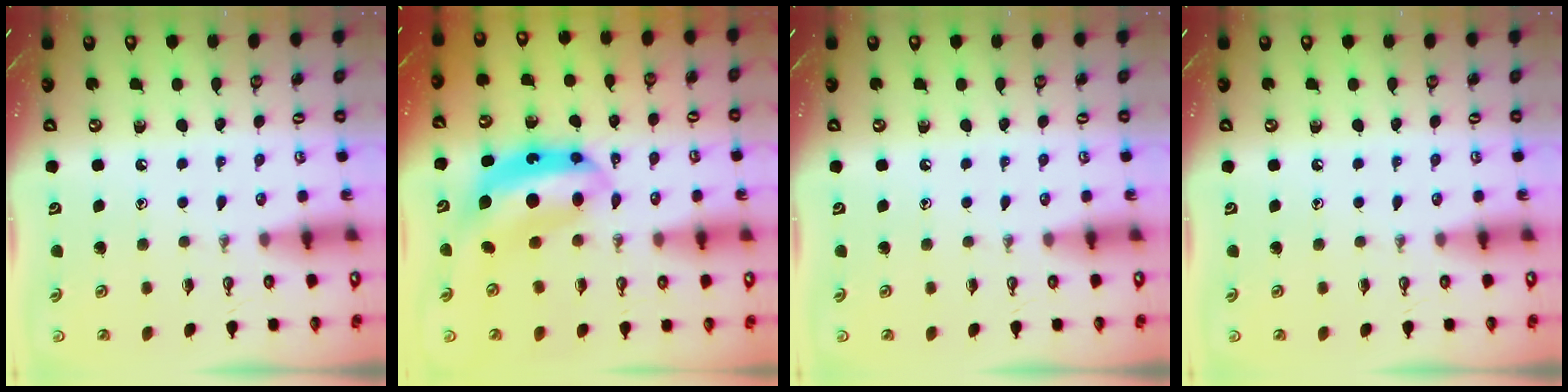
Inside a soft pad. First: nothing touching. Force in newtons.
{"total": 10.5, "press": 10.5, "slide": 0.9}
{"total": 0.0}
{"total": 0.0}